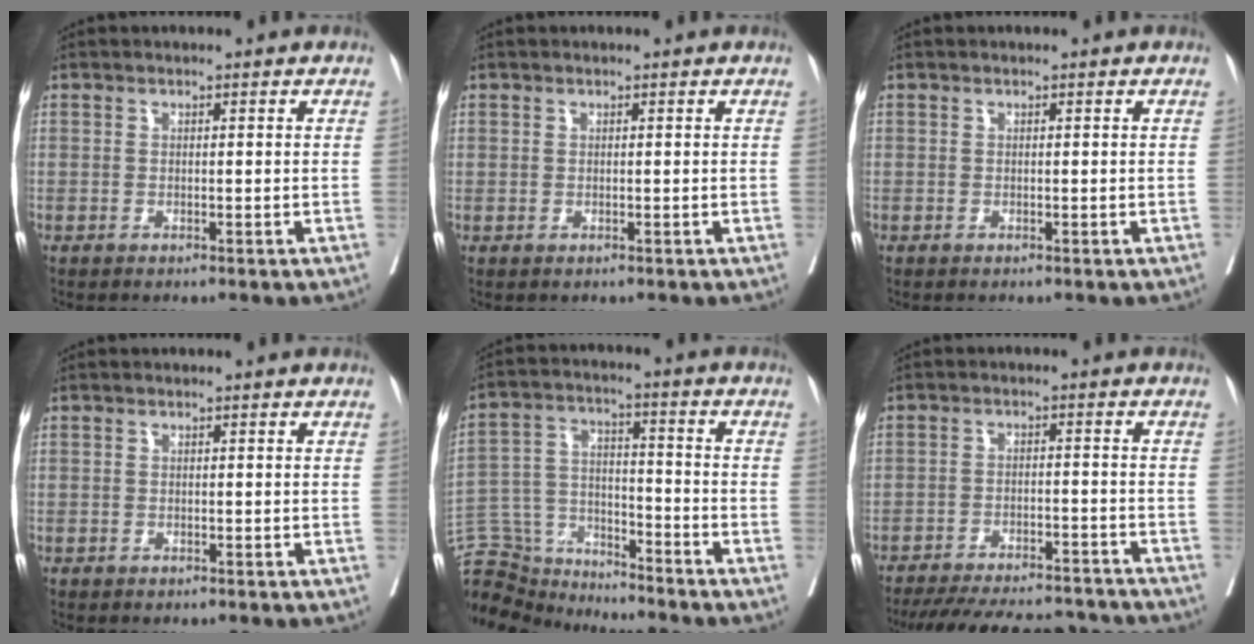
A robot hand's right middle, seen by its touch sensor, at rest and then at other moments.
{"total": 0.8, "force": [0.1, 0.8, 0.0], "torque": [0.009, 0.005, -0.001]}
{"total": 0.0}
{"total": 0.6, "force": [-0.3, 0.5, 0.0], "torque": [-0.003, 0.005, -0.007]}
{"total": 15.6, "force": [-14.9, 3.4, 3.1], "torque": [-0.069, 0.038, -0.250]}
{"total": 19.6, "force": [-17.8, 4.2, 7.1], "torque": [-0.141, -0.014, -0.244]}